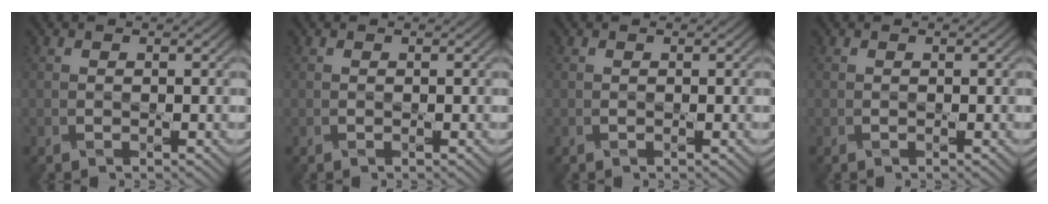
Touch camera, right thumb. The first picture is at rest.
{"total": 0.0}
{"total": 0.0}
{"total": 0.0}